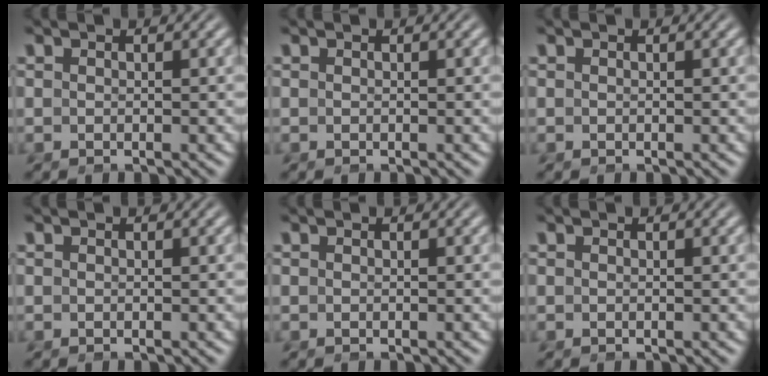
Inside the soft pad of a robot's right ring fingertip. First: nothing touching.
{"total": 0.0}
{"total": 0.0}
{"total": 0.0}
{"total": 0.0}
{"total": 0.0}